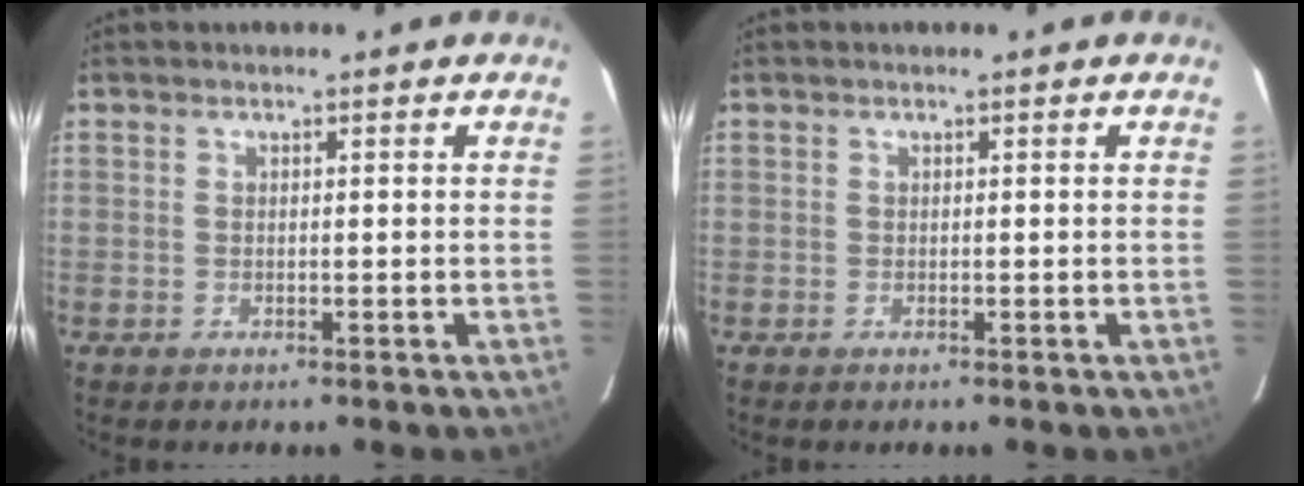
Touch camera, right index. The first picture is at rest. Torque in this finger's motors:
{"motor_torque": [0.13, -0.08, -0.03, 0.00]}